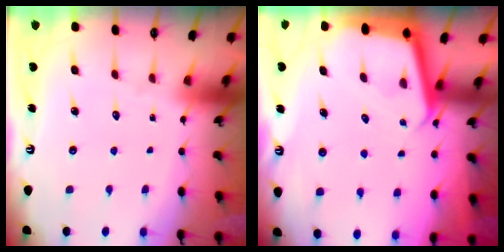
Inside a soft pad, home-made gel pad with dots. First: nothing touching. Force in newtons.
{"total": 3.8, "press": 3.8, "slide": 0.2}